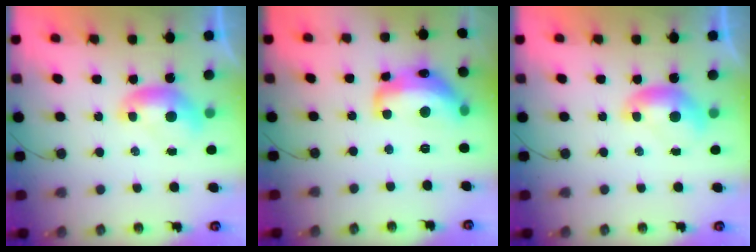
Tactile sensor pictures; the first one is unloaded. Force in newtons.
{"total": 9.6, "press": 9.6, "slide": 0.8}
{"total": 0.0}